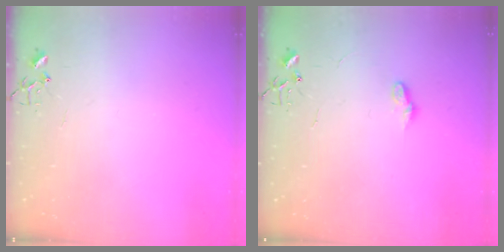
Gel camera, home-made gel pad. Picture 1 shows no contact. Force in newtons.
{"total": 6.1, "press": 6.1, "slide": 0.6}